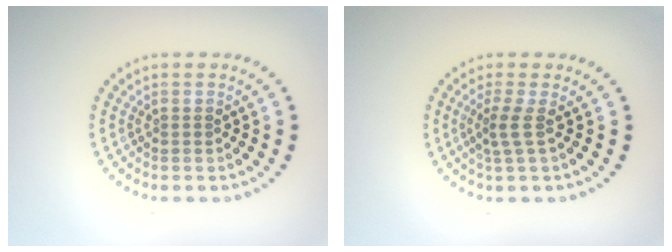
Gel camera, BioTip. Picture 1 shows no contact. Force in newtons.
{"total": 1.9, "press": 1.2, "slide": 1.4}